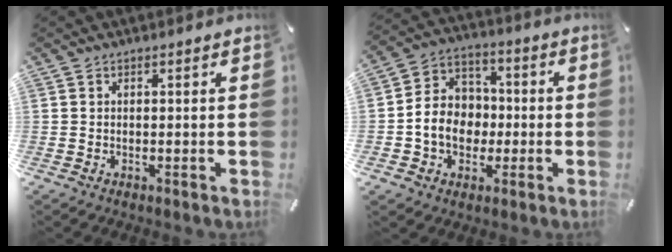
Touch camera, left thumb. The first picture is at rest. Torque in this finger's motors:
{"motor_torque": [1.25, 1.99, 0.70, 0.00, 0.10]}